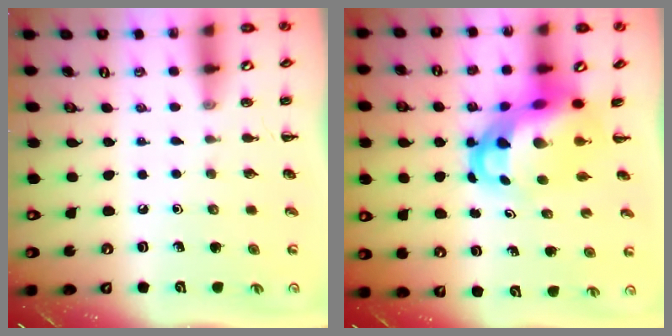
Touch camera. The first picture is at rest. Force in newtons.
{"total": 8.8, "press": 8.5, "slide": 2.4}